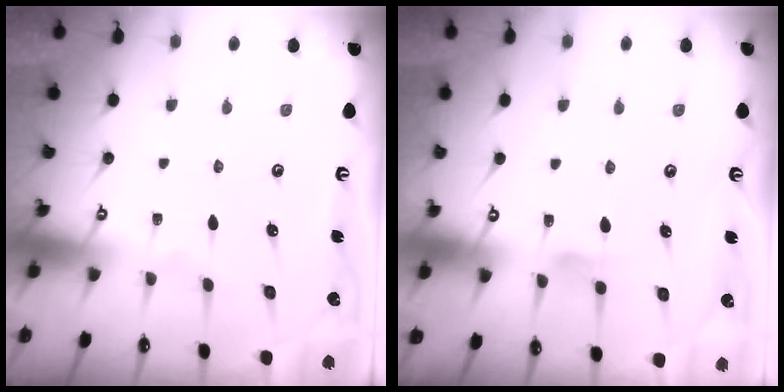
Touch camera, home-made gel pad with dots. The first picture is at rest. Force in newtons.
{"total": 5.1, "press": 5.0, "slide": 0.5}